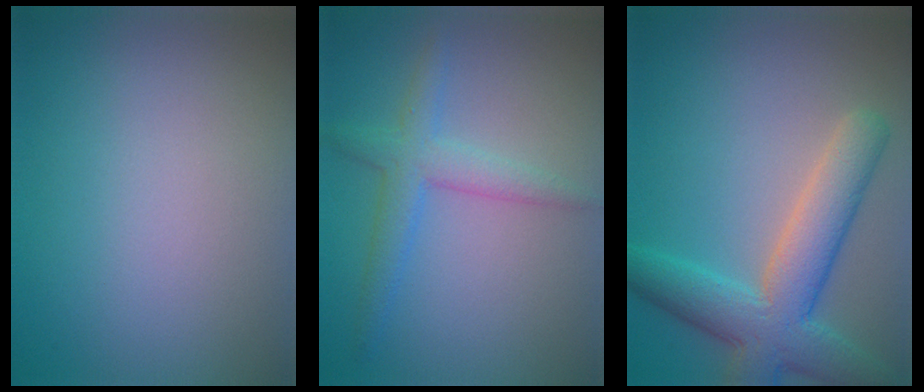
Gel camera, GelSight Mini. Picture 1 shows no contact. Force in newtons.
{"total": 3.0, "press": 3.0, "slide": 0.2}
{"total": 7.0, "press": 7.0, "slide": 0.2}